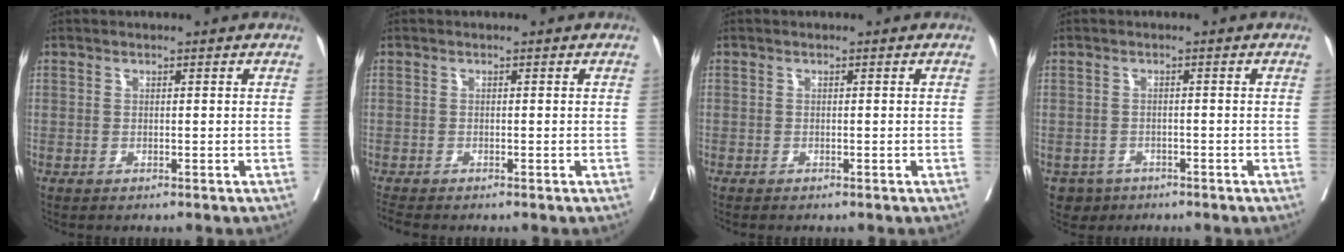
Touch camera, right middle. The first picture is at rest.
{"total": 1.7, "force": [-1.6, -0.1, 0.4], "torque": [-0.012, -0.008, -0.032]}
{"total": 0.7, "force": [-0.7, 0.0, 0.3], "torque": [-0.012, -0.004, -0.012]}
{"total": 3.2, "force": [-2.0, 2.5, 0.1], "torque": [-0.006, 0.005, -0.032]}